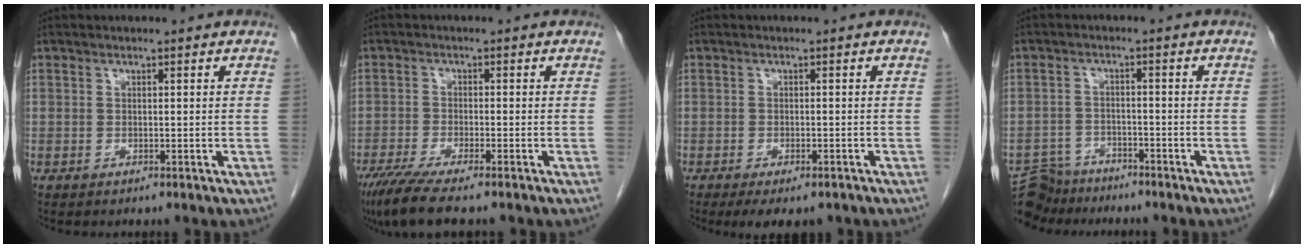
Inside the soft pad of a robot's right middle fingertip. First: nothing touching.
{"total": 7.8, "force": [-6.1, 0.6, 4.8], "torque": [-0.079, -0.020, -0.104]}
{"total": 5.6, "force": [-4.2, 2.3, 3.0], "torque": [-0.035, -0.005, -0.057]}
{"total": 6.4, "force": [-5.9, 2.4, -0.3], "torque": [0.007, 0.002, -0.106]}